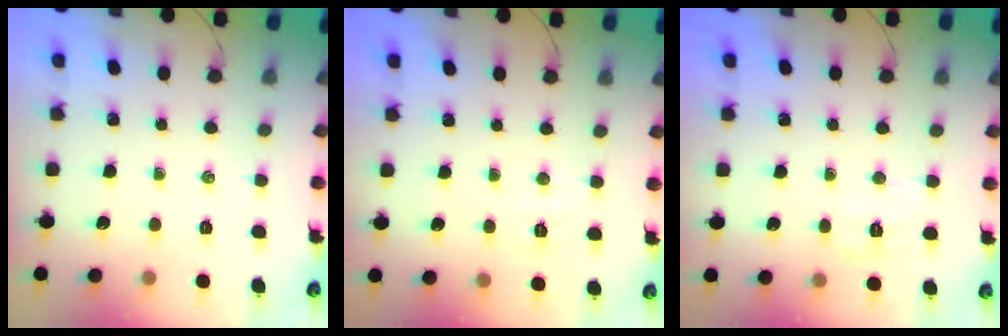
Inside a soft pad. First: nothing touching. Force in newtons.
{"total": 3.8, "press": 3.8, "slide": 0.7}
{"total": 5.8, "press": 5.7, "slide": 1.2}